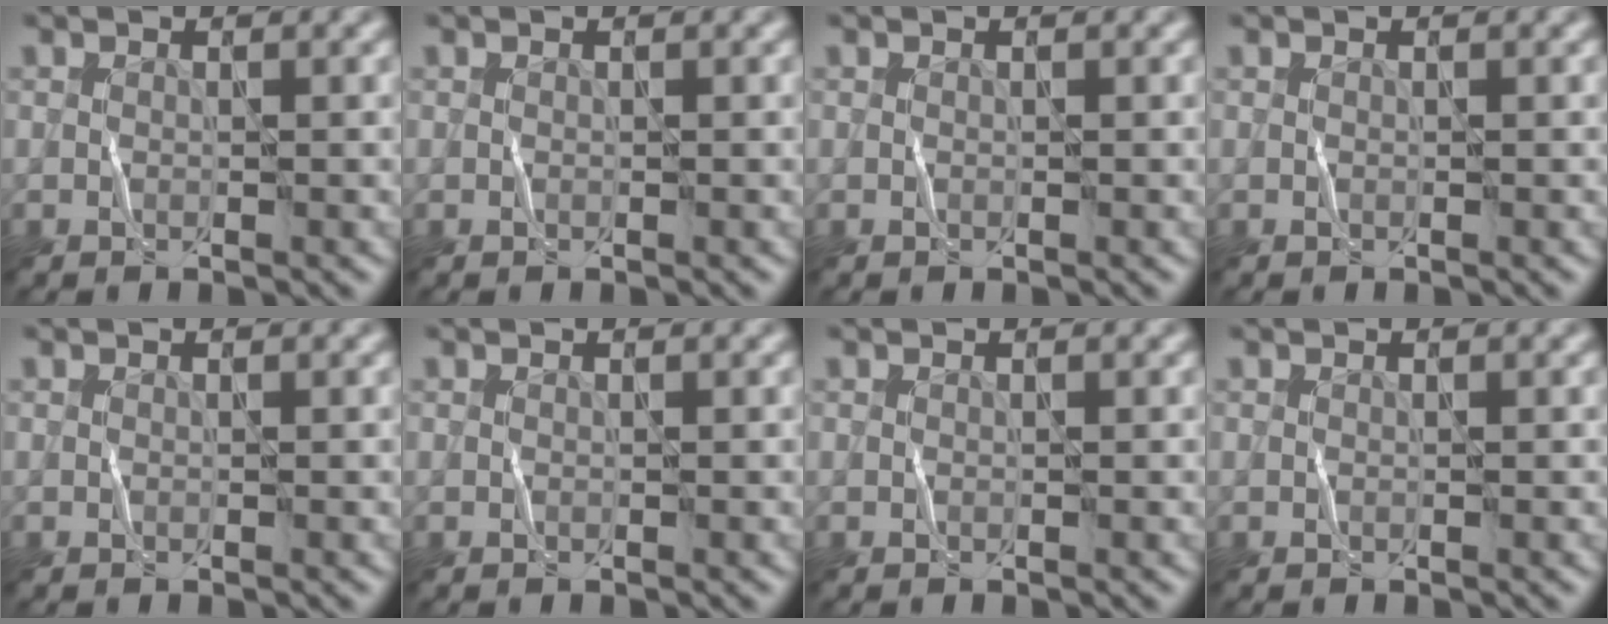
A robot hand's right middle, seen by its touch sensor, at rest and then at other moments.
{"total": 0.0}
{"total": 0.0}
{"total": 0.0}
{"total": 0.0}
{"total": 0.0}
{"total": 0.0}
{"total": 0.0}